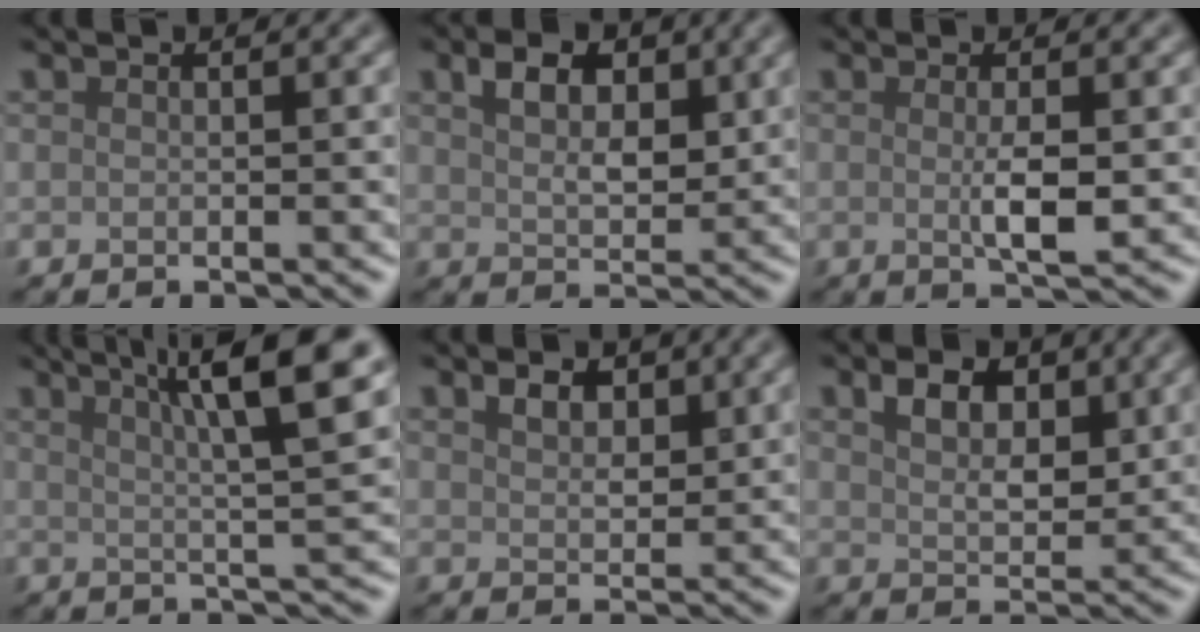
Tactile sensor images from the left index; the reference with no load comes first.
{"total": 4.1, "force": [1.9, 2.4, 2.8], "torque": [-0.049, 0.002, 0.029]}
{"total": 2.6, "force": [0.0, 0.4, 2.6], "torque": [-0.047, -0.004, 0.001]}
{"total": 9.5, "force": [4.3, 1.6, 8.3], "torque": [-0.095, 0.027, 0.060]}
{"total": 2.2, "force": [1.4, 1.3, 1.1], "torque": [-0.023, 0.000, 0.023]}
{"total": 3.6, "force": [1.8, 2.2, 2.3], "torque": [-0.041, 0.000, 0.027]}